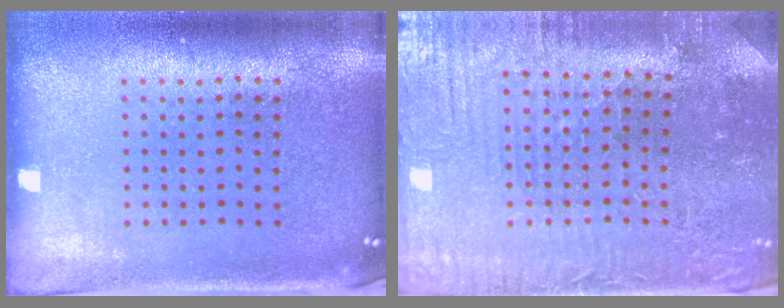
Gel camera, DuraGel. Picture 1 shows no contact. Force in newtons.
{"total": 2.0, "press": 1.9, "slide": 0.4}